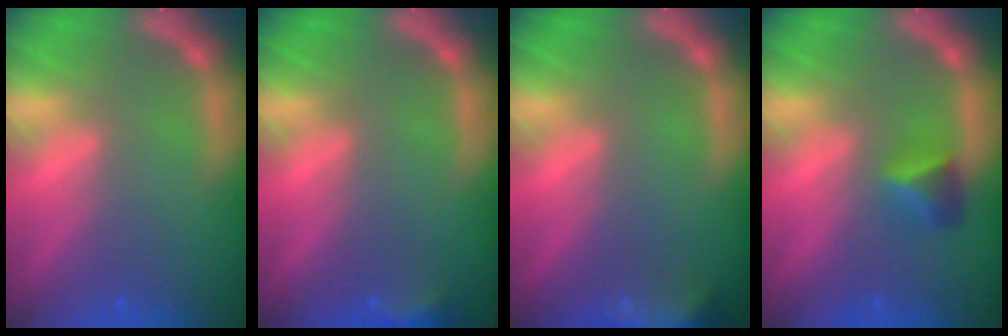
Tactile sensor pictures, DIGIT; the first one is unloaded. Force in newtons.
{"total": 2.4}
{"total": 7.9}
{"total": 2.4}